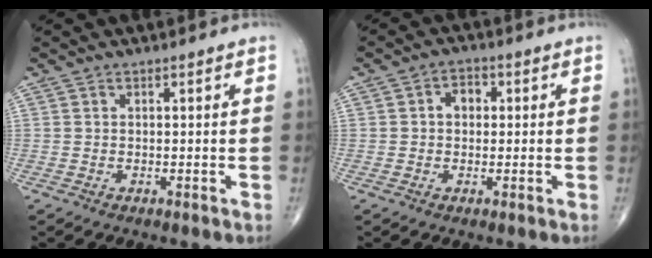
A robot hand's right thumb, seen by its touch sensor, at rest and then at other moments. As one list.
[{"total": 3.5, "force": [0.3, 2.7, 2.1], "torque": [-0.018, 0.012, 0.000]}]